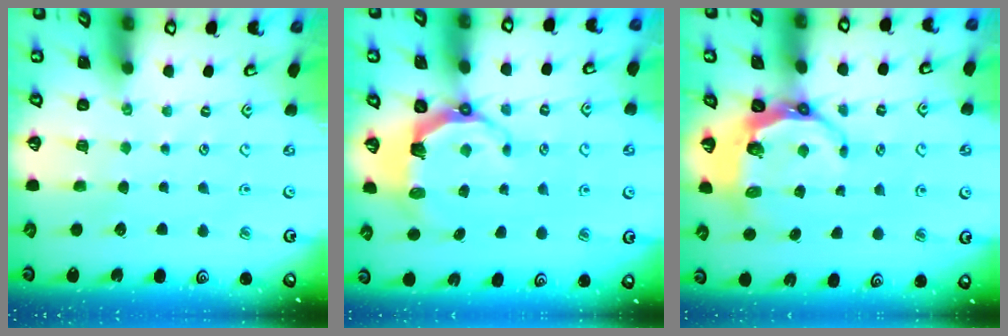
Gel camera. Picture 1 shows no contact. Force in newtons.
{"total": 6.0, "press": 4.3, "slide": 4.2}
{"total": 7.5, "press": 6.5, "slide": 3.8}